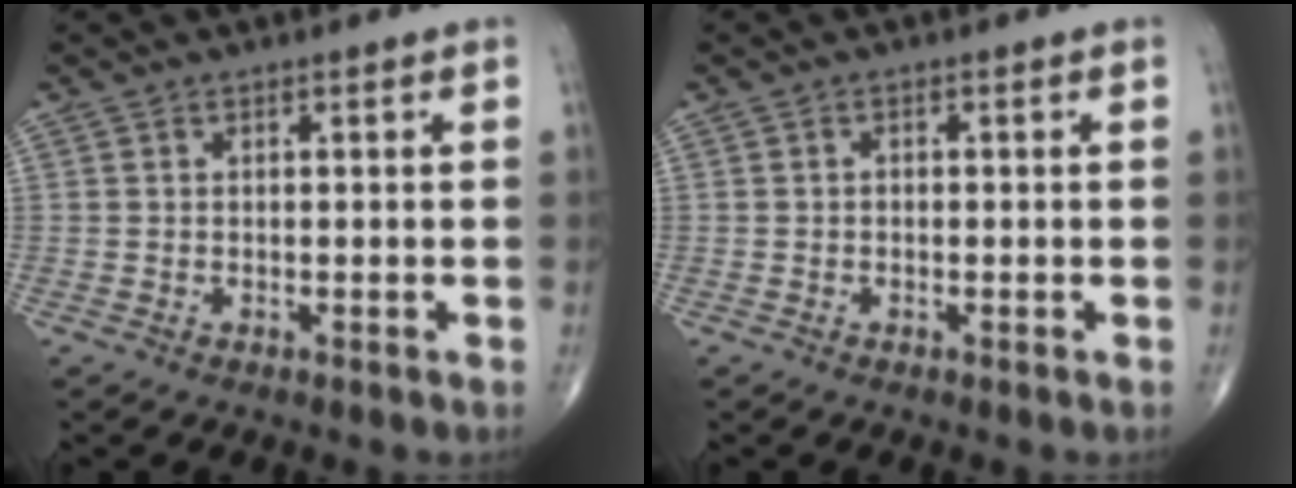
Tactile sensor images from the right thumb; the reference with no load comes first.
{"total": 0.6, "force": [-0.2, 0.4, 0.3], "torque": [-0.001, 0.003, -0.006]}